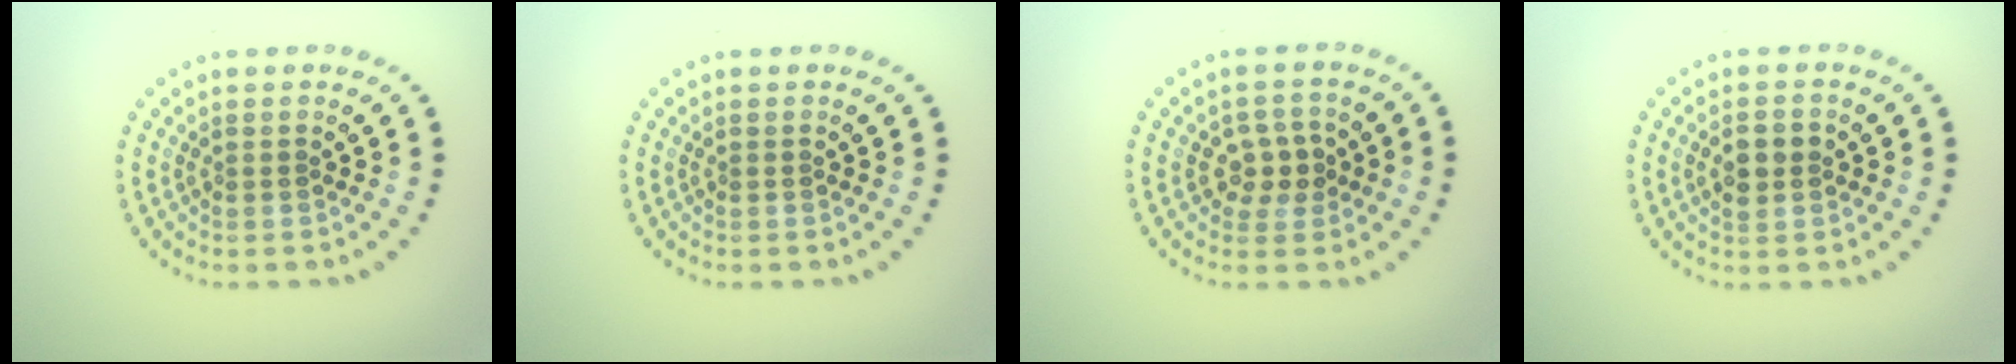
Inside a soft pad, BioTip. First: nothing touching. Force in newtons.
{"total": 0.0}
{"total": 2.7, "press": 2.6, "slide": 0.8}
{"total": 2.9, "press": 2.9, "slide": 0.1}